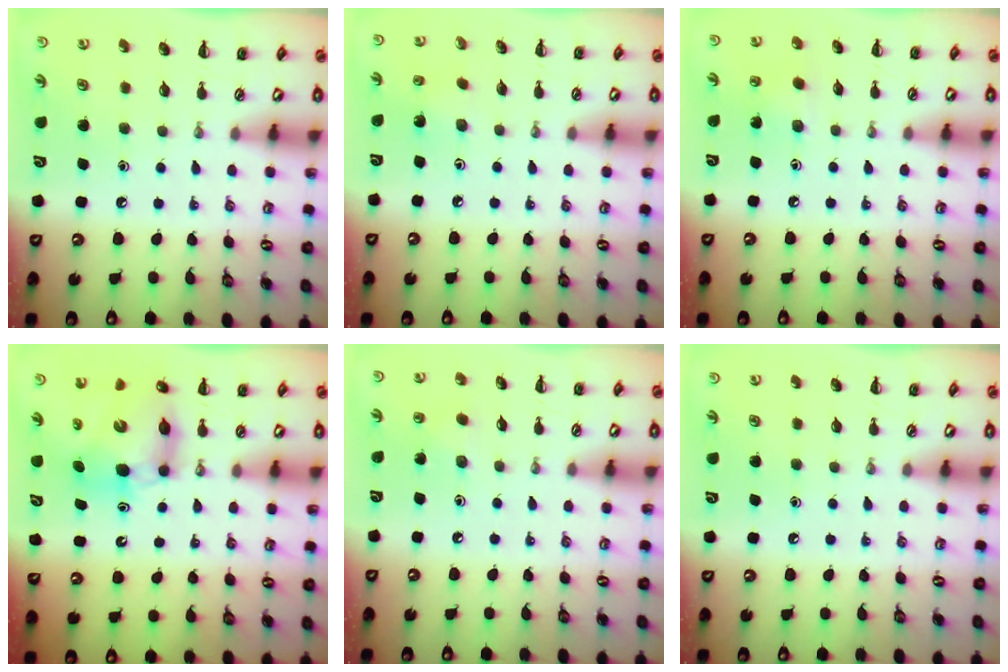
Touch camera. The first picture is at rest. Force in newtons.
{"total": 1.4, "press": 1.3, "slide": 0.5}
{"total": 3.7, "press": 3.5, "slide": 1.2}
{"total": 6.8, "press": 6.6, "slide": 1.8}
{"total": 2.5, "press": 2.4, "slide": 0.8}
{"total": 0.0}